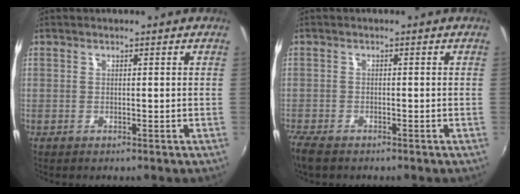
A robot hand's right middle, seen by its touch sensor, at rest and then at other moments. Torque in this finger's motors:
{"motor_torque": [0.73, -0.67, 0.03, 0.01]}